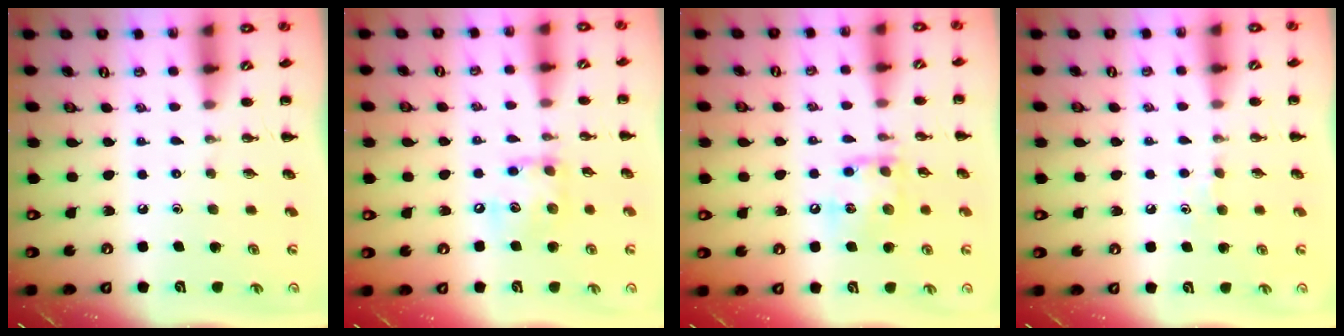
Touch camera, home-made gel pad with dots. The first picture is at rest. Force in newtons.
{"total": 10.8, "press": 10.8, "slide": 1.0}
{"total": 12.4, "press": 12.3, "slide": 1.7}
{"total": 3.6, "press": 3.3, "slide": 1.4}